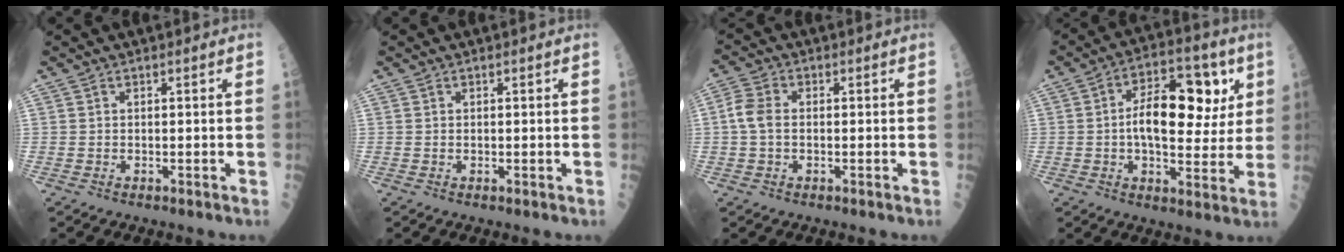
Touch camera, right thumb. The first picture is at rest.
{"total": 0.0}
{"total": 4.7, "force": [-0.1, 3.0, 3.6], "torque": [-0.079, 0.013, -0.010]}
{"total": 15.9, "force": [2.7, 8.5, 13.2], "torque": [-0.165, 0.012, 0.037]}